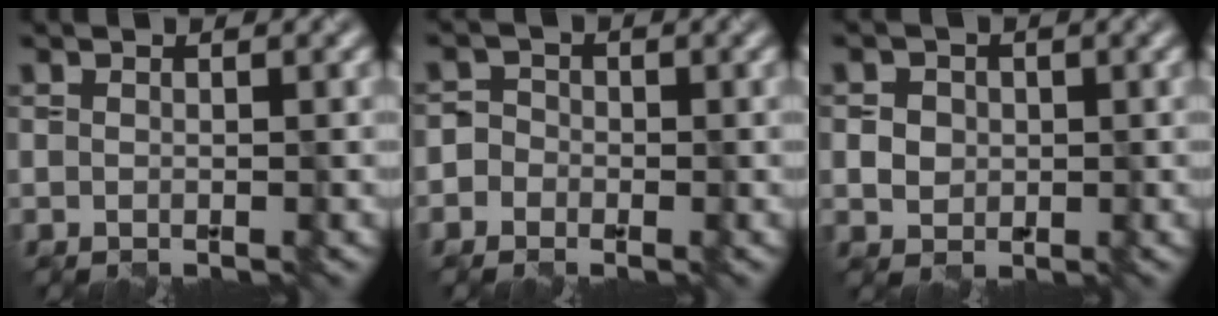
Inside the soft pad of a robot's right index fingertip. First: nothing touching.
{"total": 2.6, "force": [-1.1, 2.4, 0.2], "torque": [0.024, 0.015, -0.037]}
{"total": 2.8, "force": [0.5, 2.5, 1.2], "torque": [-0.017, 0.003, 0.010]}